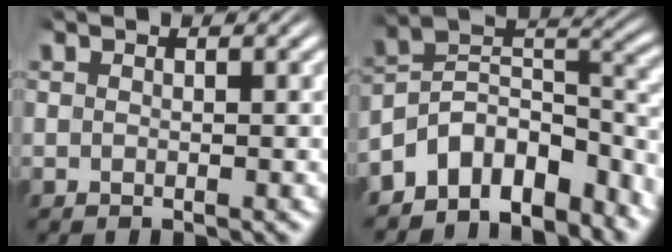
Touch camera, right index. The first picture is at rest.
{"total": 12.1, "force": [-4.8, 8.3, 7.4], "torque": [-0.136, -0.038, -0.075]}